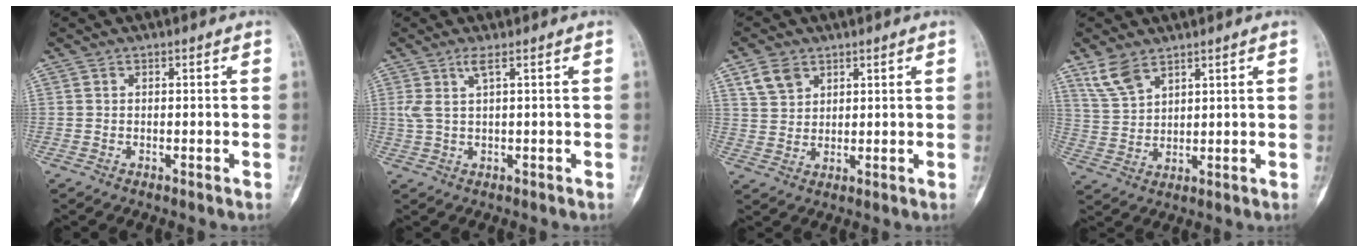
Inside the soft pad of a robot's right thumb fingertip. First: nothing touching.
{"total": 3.0, "force": [1.3, 0.0, 2.7], "torque": [-0.074, 0.002, 0.036]}
{"total": 5.2, "force": [3.0, 3.6, 2.2], "torque": [-0.028, -0.010, 0.062]}
{"total": 6.2, "force": [4.4, 2.9, 3.2], "torque": [-0.059, -0.015, 0.097]}